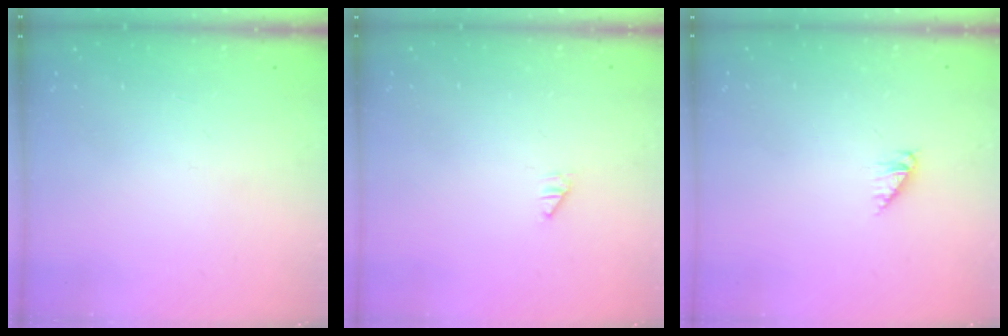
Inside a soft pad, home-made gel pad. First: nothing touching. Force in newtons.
{"total": 0.0}
{"total": 2.7, "press": 2.7, "slide": 0.4}